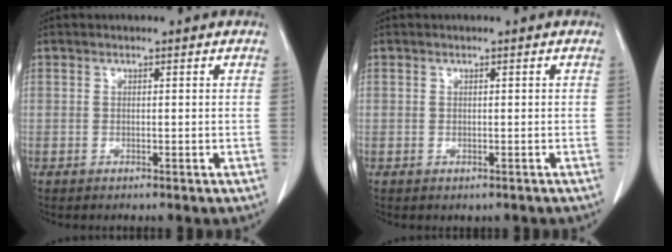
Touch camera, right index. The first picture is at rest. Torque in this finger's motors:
{"motor_torque": [-0.55, -0.58, -0.21, -0.11]}